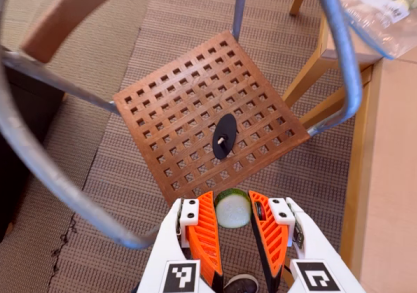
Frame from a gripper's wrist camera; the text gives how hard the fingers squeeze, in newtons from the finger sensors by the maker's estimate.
{"total": 10.2, "left": 10.2, "right": 10.3}